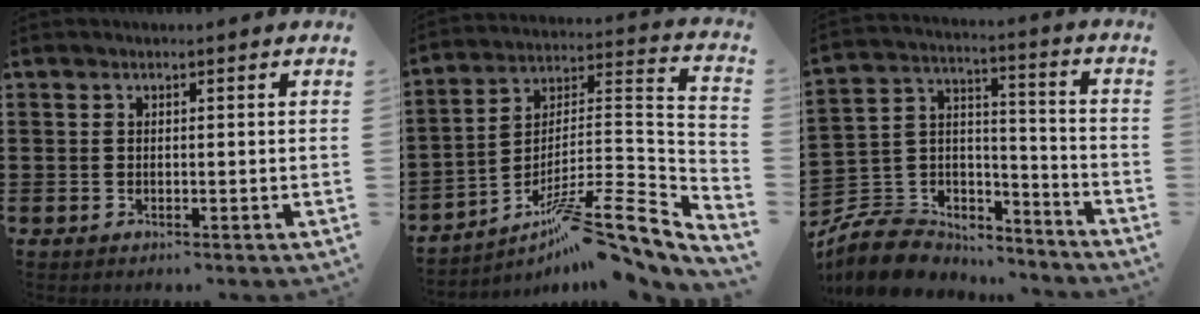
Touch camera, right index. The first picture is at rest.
{"total": 10.3, "force": [-7.0, 0.8, 7.5], "torque": [-0.121, -0.007, -0.139]}
{"total": 8.5, "force": [-7.2, 4.3, 1.6], "torque": [-0.056, 0.016, -0.140]}